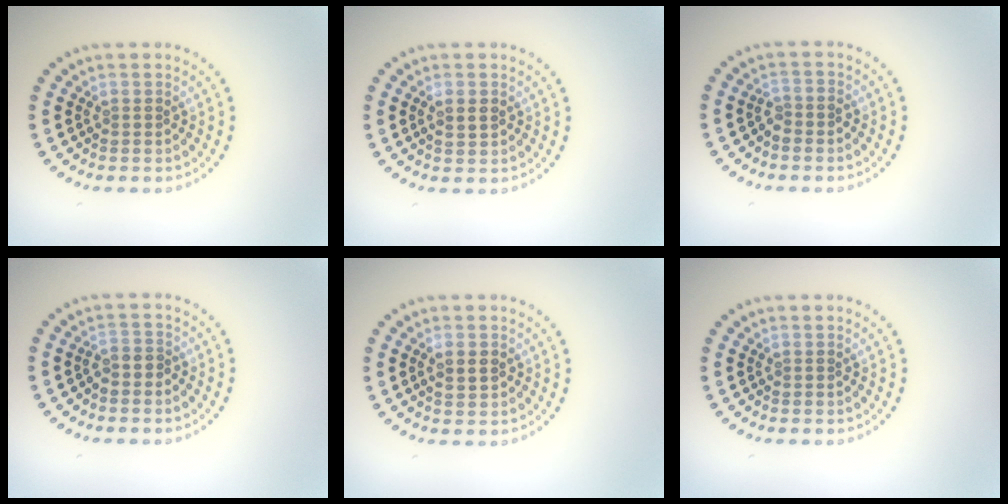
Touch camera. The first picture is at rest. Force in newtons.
{"total": 1.1, "press": 1.1, "slide": 0.1}
{"total": 1.3, "press": 1.1, "slide": 0.7}
{"total": 1.0, "press": 0.7, "slide": 0.6}
{"total": 1.3, "press": 1.3, "slide": 0.3}
{"total": 0.0}